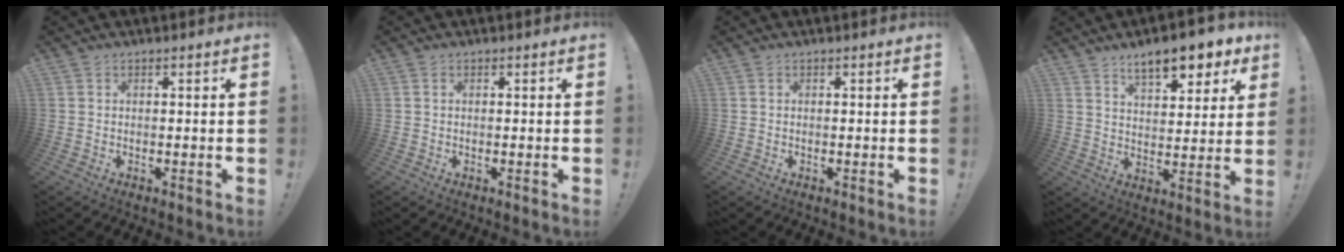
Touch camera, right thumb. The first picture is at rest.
{"total": 0.0}
{"total": 0.0}
{"total": 11.6, "force": [7.8, 4.2, 7.5], "torque": [-0.099, -0.048, 0.130]}